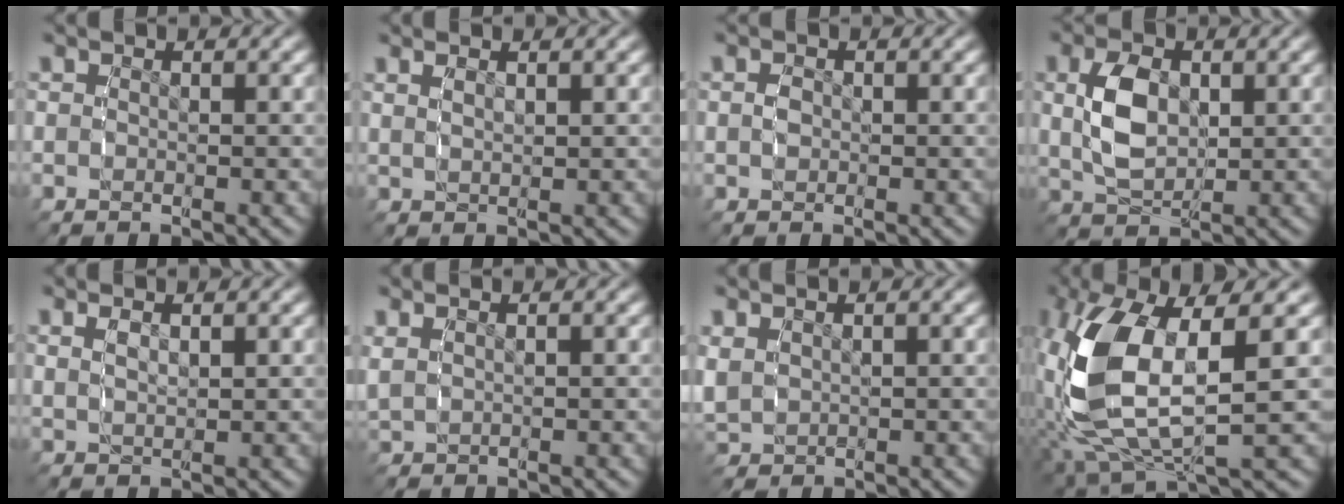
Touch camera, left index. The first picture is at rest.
{"total": 1.2, "force": [1.0, 0.3, 0.6], "torque": [-0.011, 0.001, 0.020]}
{"total": 0.8, "force": [0.0, 0.8, 0.2], "torque": [-0.009, -0.001, -0.003]}
{"total": 4.9, "force": [0.4, 3.4, 3.5], "torque": [-0.082, -0.005, 0.007]}
{"total": 1.5, "force": [1.0, 0.7, 0.9], "torque": [-0.018, 0.001, 0.020]}
{"total": 1.8, "force": [0.8, 1.4, 0.8], "torque": [-0.020, 0.005, 0.017]}
{"total": 2.8, "force": [0.6, 2.5, 1.1], "torque": [-0.042, -0.009, 0.017]}
{"total": 12.0, "force": [-0.6, 7.0, 9.7], "torque": [-0.236, -0.025, 0.004]}